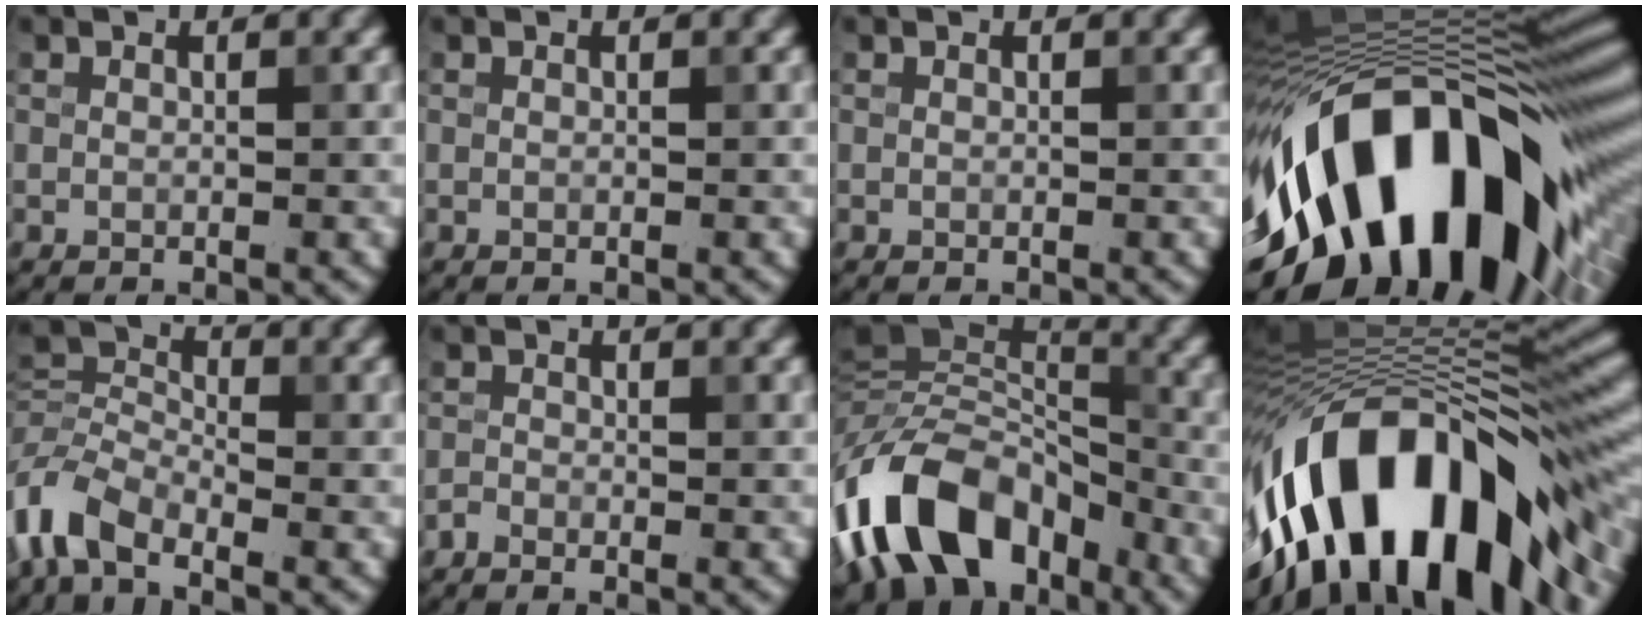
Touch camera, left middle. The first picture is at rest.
{"total": 0.0}
{"total": 0.0}
{"total": 18.7, "force": [-7.8, 9.0, 14.3], "torque": [-0.231, 0.012, -0.119]}
{"total": 5.4, "force": [-4.1, 2.3, 2.7], "torque": [-0.073, 0.003, -0.089]}
{"total": 1.3, "force": [-1.3, -0.2, -0.1], "torque": [-0.009, 0.001, -0.014]}
{"total": 14.2, "force": [-8.2, 8.2, 8.2], "torque": [-0.173, 0.018, -0.150]}
{"total": 16.6, "force": [-7.2, 7.2, 13.2], "torque": [-0.223, 0.028, -0.111]}